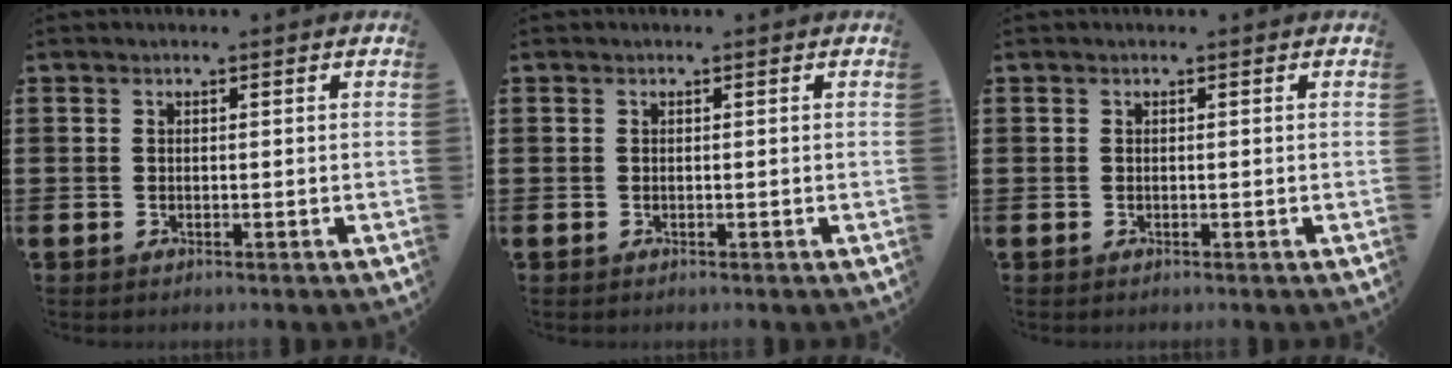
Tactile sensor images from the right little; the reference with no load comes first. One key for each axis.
{"total": 0.0}
{"total": 0.0}